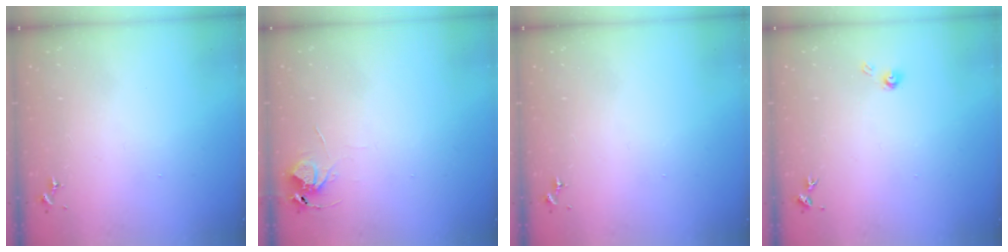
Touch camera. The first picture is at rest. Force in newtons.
{"total": 5.7, "press": 5.7, "slide": 0.3}
{"total": 0.0}
{"total": 4.1, "press": 4.1, "slide": 0.4}